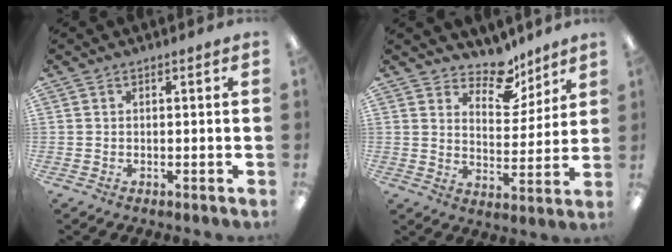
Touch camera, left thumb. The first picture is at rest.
{"total": 10.4, "force": [8.4, 5.0, 3.8], "torque": [-0.049, -0.059, 0.150]}